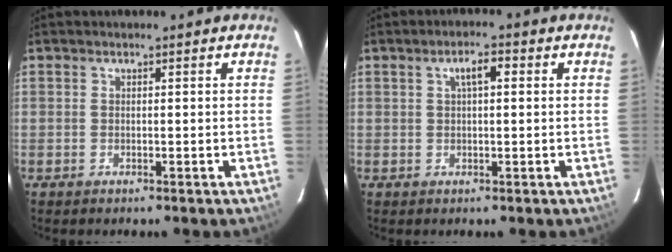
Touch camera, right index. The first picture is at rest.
{"total": 3.1, "force": [1.1, 0.7, 2.8], "torque": [-0.053, 0.010, 0.019]}